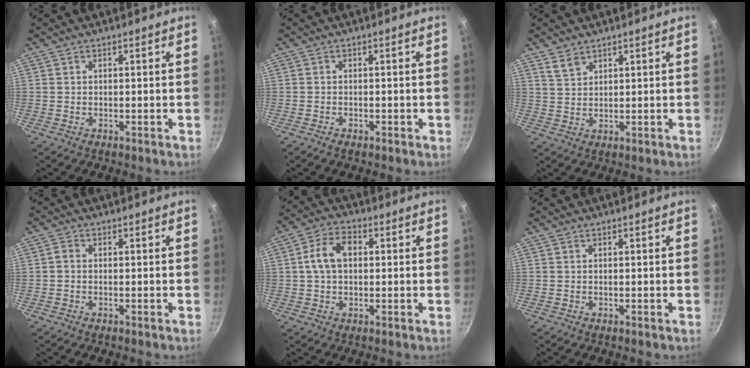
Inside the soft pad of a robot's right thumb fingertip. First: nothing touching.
{"total": 1.3, "force": [-0.8, 0.8, 0.7], "torque": [-0.014, 0.005, -0.015]}
{"total": 3.1, "force": [2.4, 1.5, 1.3], "torque": [-0.022, -0.010, 0.050]}
{"total": 1.0, "force": [-0.3, 0.6, 0.8], "torque": [-0.024, 0.006, -0.009]}
{"total": 7.9, "force": [0.9, 5.3, 5.8], "torque": [-0.092, 0.021, 0.008]}
{"total": 0.0}